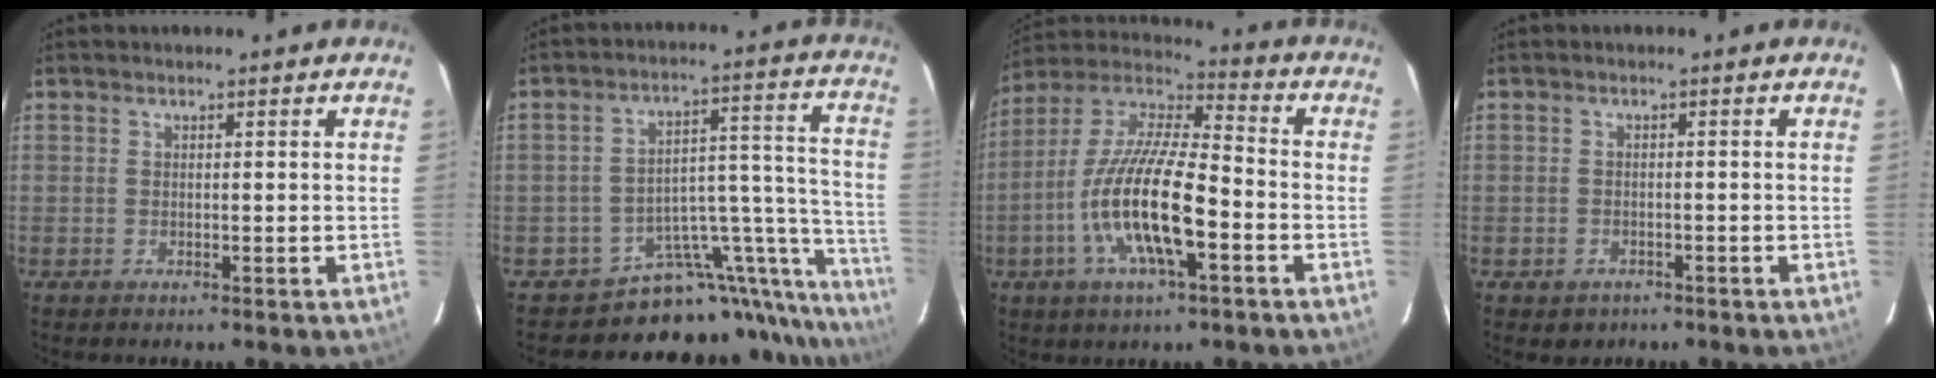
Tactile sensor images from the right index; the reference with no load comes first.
{"total": 20.5, "force": [-18.2, 7.5, 5.8], "torque": [-0.041, 0.052, -0.268]}
{"total": 17.7, "force": [-5.9, 5.0, 15.9], "torque": [-0.316, -0.011, -0.119]}
{"total": 2.4, "force": [-1.4, 2.0, 0.5], "torque": [-0.016, 0.002, -0.014]}